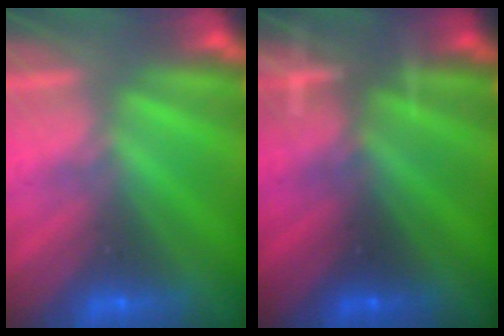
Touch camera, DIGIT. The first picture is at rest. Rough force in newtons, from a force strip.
{"total": 3.2}